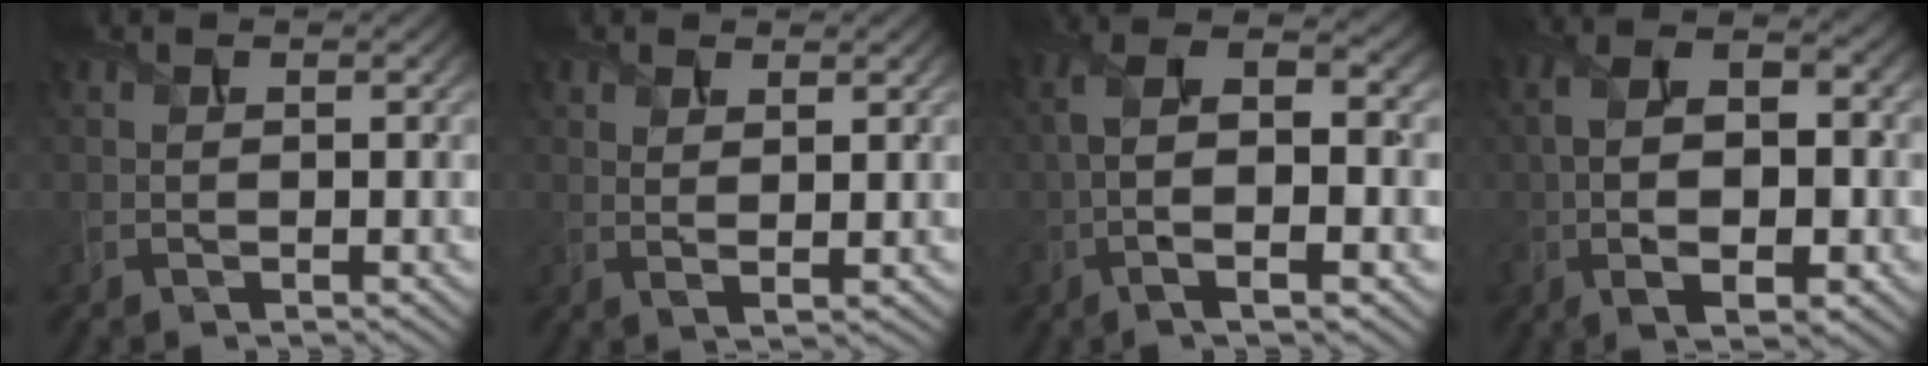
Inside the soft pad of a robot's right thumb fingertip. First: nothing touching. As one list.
[{"total": 2.1, "force": [1.2, 0.6, 1.6], "torque": [-0.036, -0.007, 0.024]}, {"total": 10.3, "force": [-1.2, 3.8, 9.5], "torque": [-0.202, 0.010, -0.026]}, {"total": 10.3, "force": [-0.8, 5.3, 8.8], "torque": [-0.175, -0.008, -0.010]}]